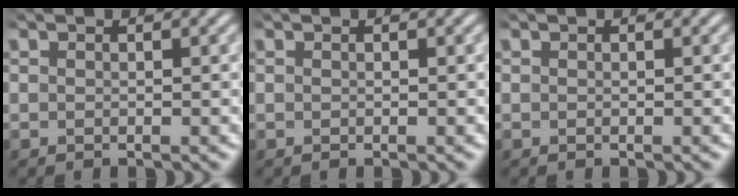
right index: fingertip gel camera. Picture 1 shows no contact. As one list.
[{"total": 0.0}, {"total": 0.0}]